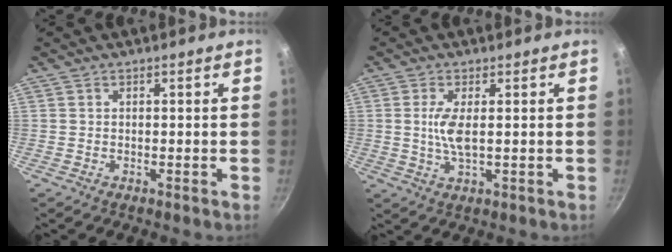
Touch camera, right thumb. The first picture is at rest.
{"total": 5.0, "force": [0.5, 1.6, 4.7], "torque": [-0.104, -0.003, 0.011]}